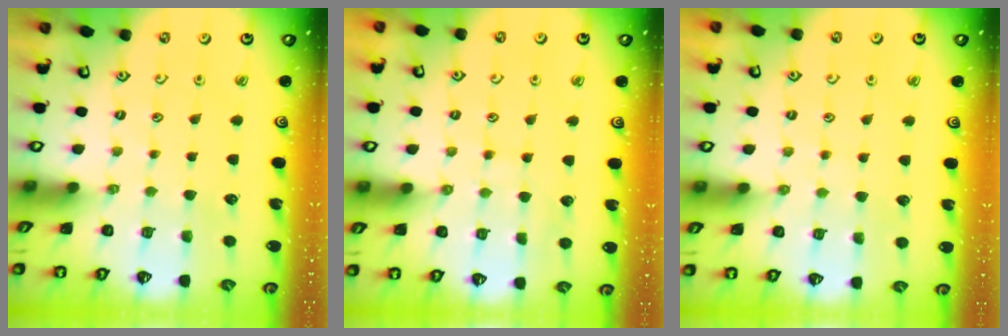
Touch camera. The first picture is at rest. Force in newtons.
{"total": 5.6, "press": 5.6, "slide": 0.5}
{"total": 4.3, "press": 4.3, "slide": 0.3}